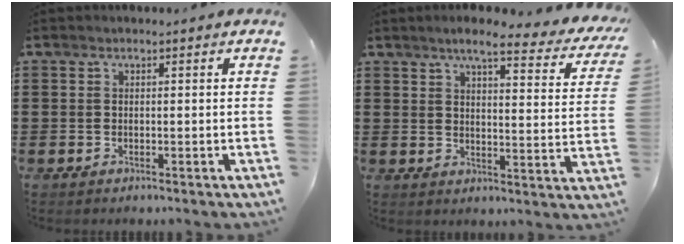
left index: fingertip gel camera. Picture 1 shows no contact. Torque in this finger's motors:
{"motor_torque": [1.28, -0.86, 0.17, 0.09]}